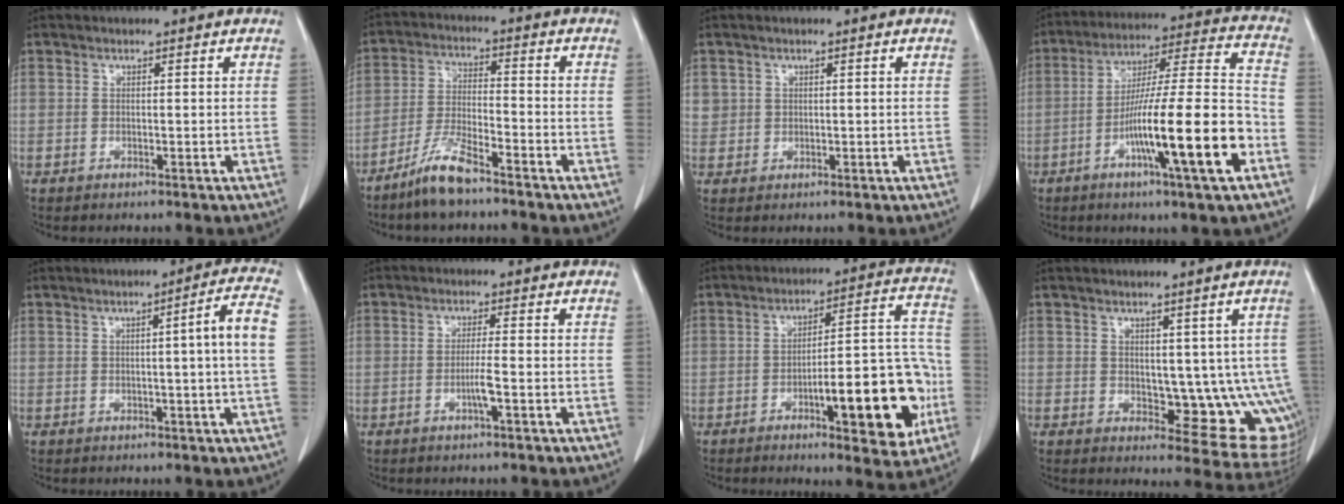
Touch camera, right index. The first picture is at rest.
{"total": 7.5, "force": [-5.7, 1.0, 4.7], "torque": [-0.100, -0.012, -0.112]}
{"total": 2.2, "force": [0.8, 2.1, 0.2], "torque": [0.011, 0.007, 0.015]}
{"total": 18.4, "force": [-6.9, 0.3, 17.0], "torque": [-0.277, -0.004, -0.112]}
{"total": 5.9, "force": [0.2, -1.1, 5.8], "torque": [-0.078, 0.003, 0.004]}
{"total": 2.6, "force": [-0.9, -0.3, 2.4], "torque": [-0.045, -0.002, -0.017]}
{"total": 16.3, "force": [-5.2, 4.1, 14.9], "torque": [-0.189, 0.028, -0.066]}
{"total": 10.1, "force": [1.0, 5.4, 8.5], "torque": [-0.080, -0.004, 0.026]}